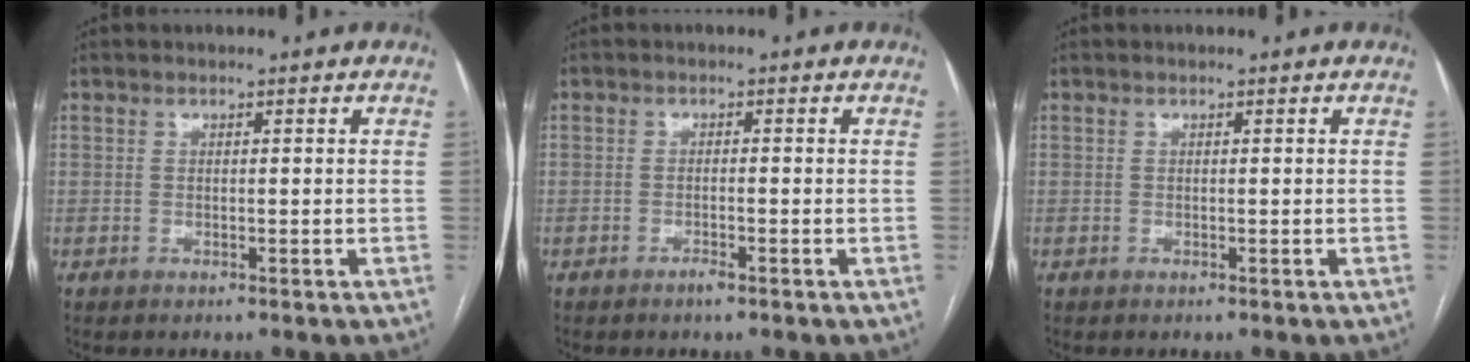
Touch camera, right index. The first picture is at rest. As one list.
[{"total": 1.4, "force": [-1.0, 0.1, 1.0], "torque": [-0.019, -0.002, -0.016]}, {"total": 0.0}]